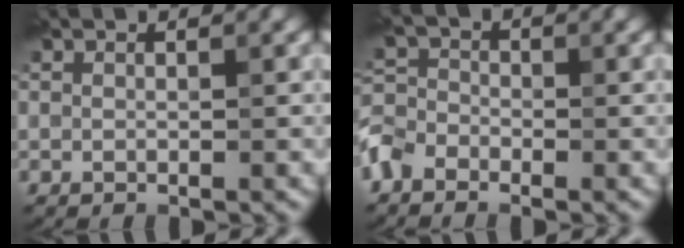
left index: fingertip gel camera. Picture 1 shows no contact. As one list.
[{"total": 3.2, "force": [-2.5, 1.9, 0.8], "torque": [-0.027, 0.001, -0.067]}]